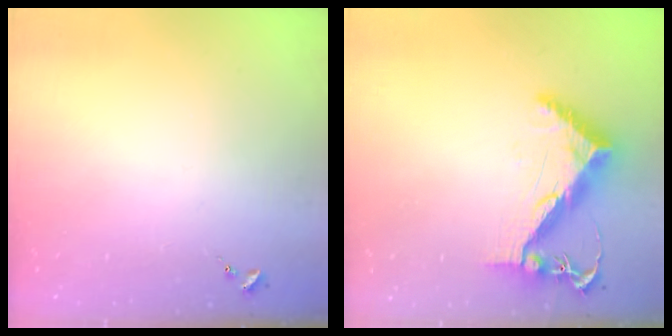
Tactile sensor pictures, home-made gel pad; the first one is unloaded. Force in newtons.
{"total": 11.1, "press": 11.0, "slide": 1.3}